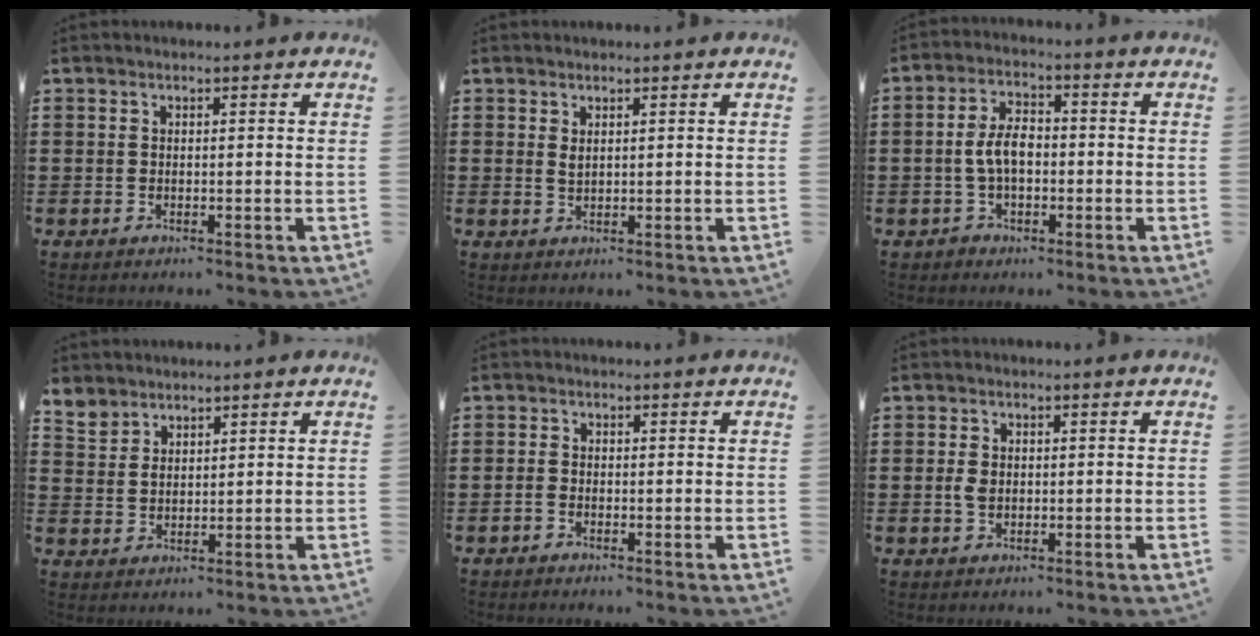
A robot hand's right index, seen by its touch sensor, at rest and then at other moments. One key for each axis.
{"total": 1.3, "fx": 0.8, "fy": 0.5, "fz": 0.9, "tx": -0.020, "ty": 0.002, "tz": 0.014}
{"total": 5.8, "fx": -0.7, "fy": 3.4, "fz": 4.7, "tx": -0.107, "ty": 0.002, "tz": -0.020}
{"total": 3.5, "fx": 3.1, "fy": 1.6, "fz": 0.0, "tx": -0.013, "ty": 0.002, "tz": 0.062}
{"total": 1.1, "fx": -0.7, "fy": 0.8, "fz": 0.5, "tx": -0.011, "ty": 0.000, "tz": -0.013}
{"total": 2.5, "fx": 0.0, "fy": 1.7, "fz": 1.7, "tx": -0.043, "ty": 0.003, "tz": -0.003}